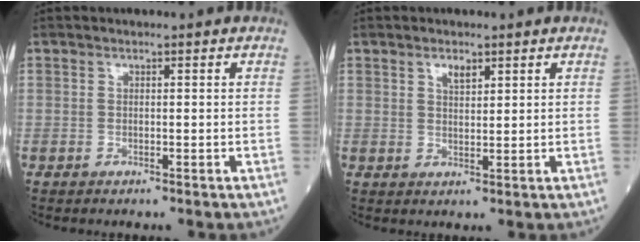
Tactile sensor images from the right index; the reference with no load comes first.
{"total": 2.2, "force": [1.4, 0.9, 1.5], "torque": [-0.027, 0.001, 0.026]}